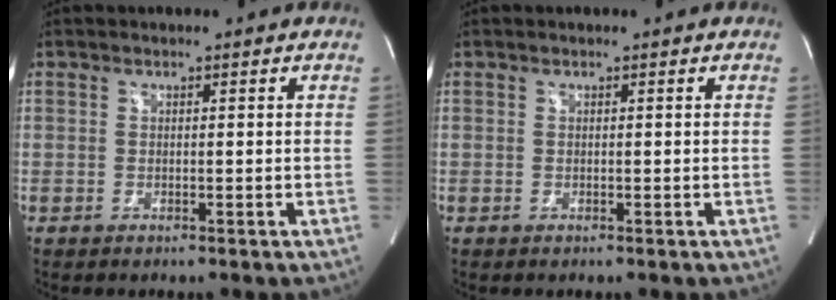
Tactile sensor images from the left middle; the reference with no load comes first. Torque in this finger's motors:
{"motor_torque": [0.12, 0.03, -0.06, -0.01]}